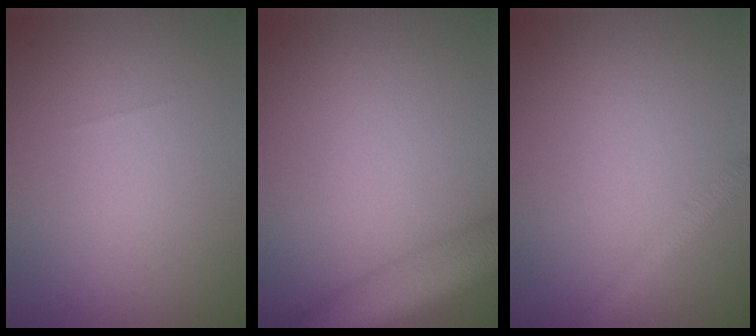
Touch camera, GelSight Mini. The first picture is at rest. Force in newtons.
{"total": 7.6, "press": 7.6, "slide": 0.4}
{"total": 1.5, "press": 1.5, "slide": 0.1}